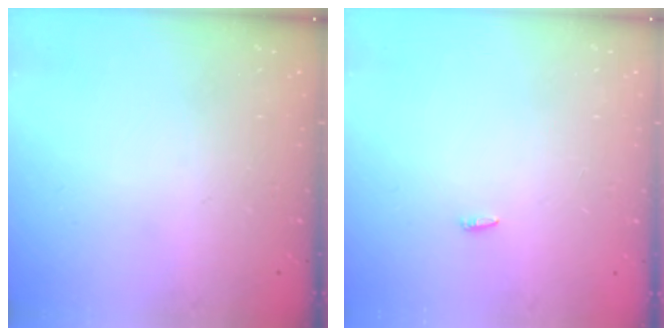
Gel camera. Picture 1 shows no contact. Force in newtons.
{"total": 1.8, "press": 1.7, "slide": 0.6}